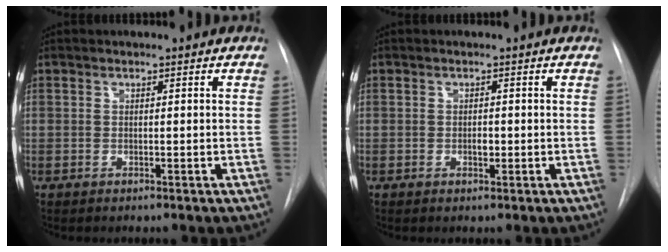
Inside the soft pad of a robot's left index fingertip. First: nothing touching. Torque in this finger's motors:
{"motor_torque": [0.08, 0.04, 0.00, 0.00]}